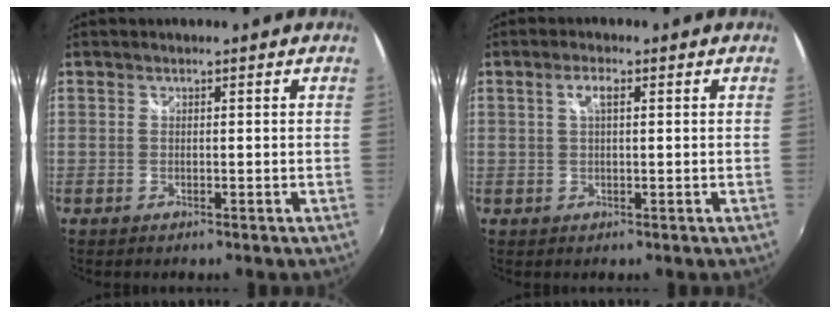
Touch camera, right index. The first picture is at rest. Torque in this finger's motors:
{"motor_torque": [0.28, 0.03, 0.19, 0.05]}